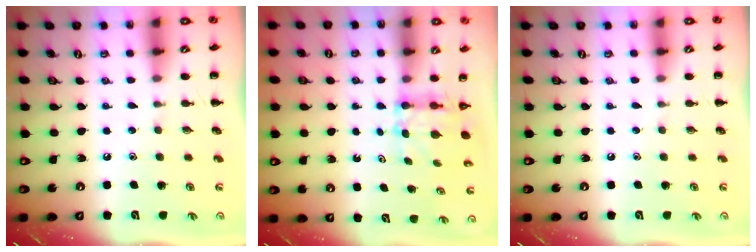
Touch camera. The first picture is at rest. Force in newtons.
{"total": 5.1, "press": 5.1, "slide": 0.5}
{"total": 0.0}